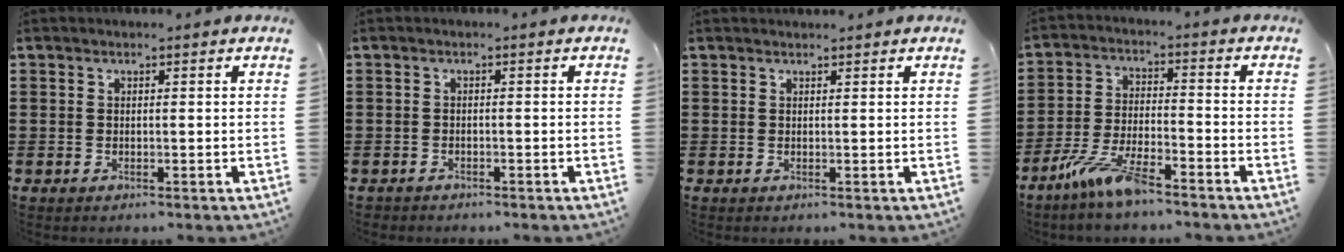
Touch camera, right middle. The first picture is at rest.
{"total": 0.9, "force": [-0.9, 0.4, -0.1], "torque": [0.000, 0.001, -0.020]}
{"total": 0.7, "force": [0.7, 0.1, 0.0], "torque": [0.006, -0.004, 0.011]}
{"total": 7.7, "force": [-5.8, 1.1, 5.0], "torque": [-0.111, -0.010, -0.111]}